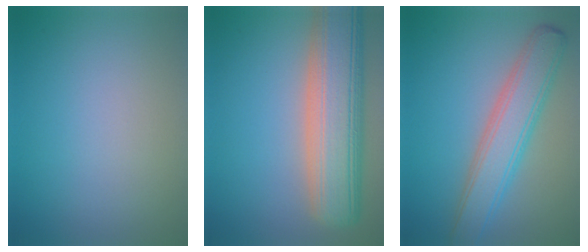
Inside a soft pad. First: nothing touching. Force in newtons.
{"total": 11.1, "press": 11.0, "slide": 1.1}
{"total": 5.7, "press": 5.7, "slide": 0.3}